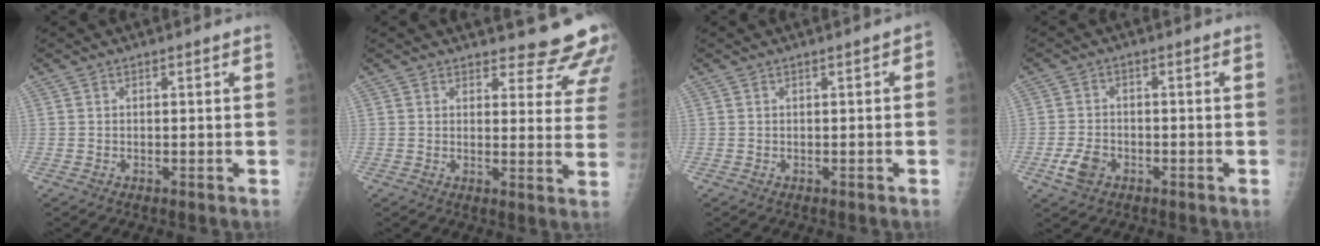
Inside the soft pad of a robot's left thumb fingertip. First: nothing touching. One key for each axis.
{"total": 11.1, "fx": 10.5, "fy": 2.7, "fz": 1.9, "tx": 0.019, "ty": -0.088, "tz": 0.101}
{"total": 1.1, "fx": 0.0, "fy": 0.5, "fz": 1.0, "tx": -0.003, "ty": 0.006, "tz": -0.004}
{"total": 4.4, "fx": -2.1, "fy": 3.0, "fz": 2.4, "tx": -0.045, "ty": 0.010, "tz": -0.038}